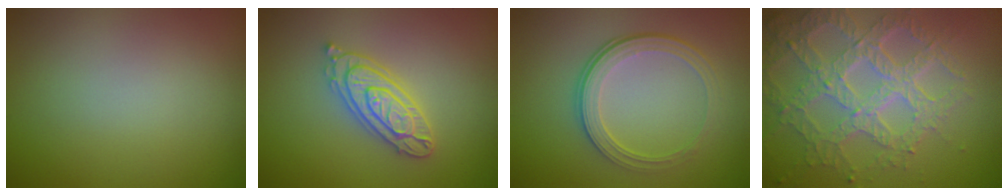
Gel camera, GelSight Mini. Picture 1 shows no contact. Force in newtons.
{"total": 4.0, "press": 4.0, "slide": 0.6}
{"total": 4.2, "press": 2.9, "slide": 3.0}
{"total": 7.2, "press": 5.3, "slide": 4.9}